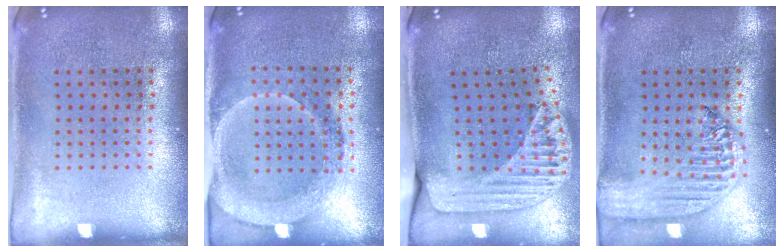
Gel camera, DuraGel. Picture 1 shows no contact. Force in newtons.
{"total": 1.8, "press": 1.6, "slide": 0.7}
{"total": 1.8, "press": 1.5, "slide": 1.0}
{"total": 2.5, "press": 2.1, "slide": 1.4}